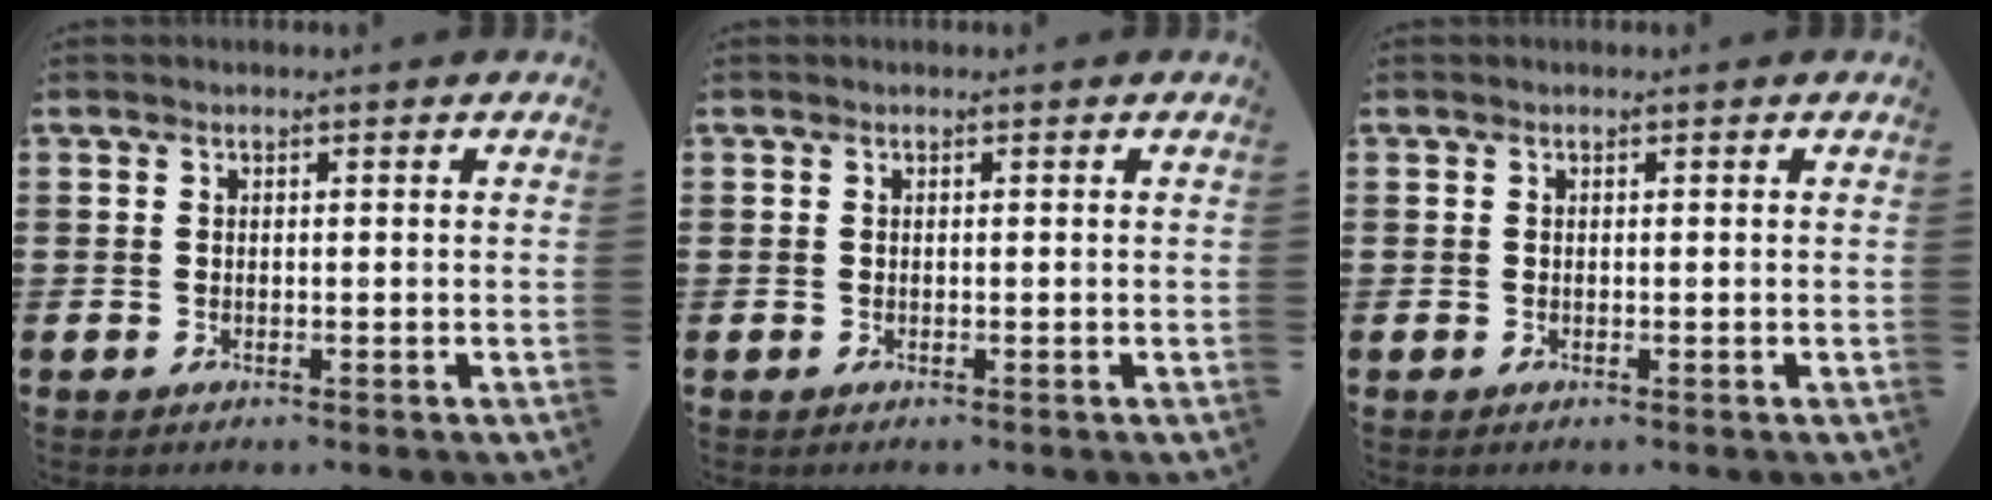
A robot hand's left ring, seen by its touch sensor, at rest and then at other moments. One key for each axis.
{"total": 0.0}
{"total": 0.0}